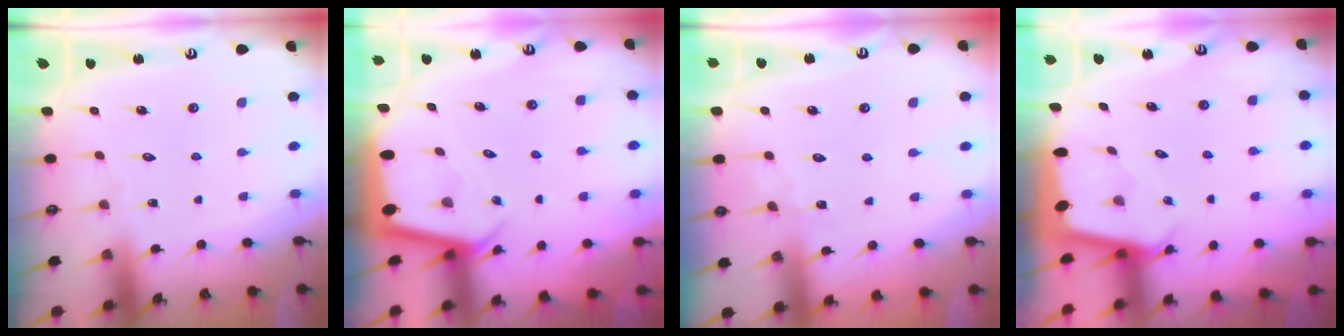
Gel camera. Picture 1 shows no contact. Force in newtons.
{"total": 2.0, "press": 2.0, "slide": 0.1}
{"total": 3.3, "press": 3.3, "slide": 0.3}
{"total": 2.4, "press": 2.4, "slide": 0.1}